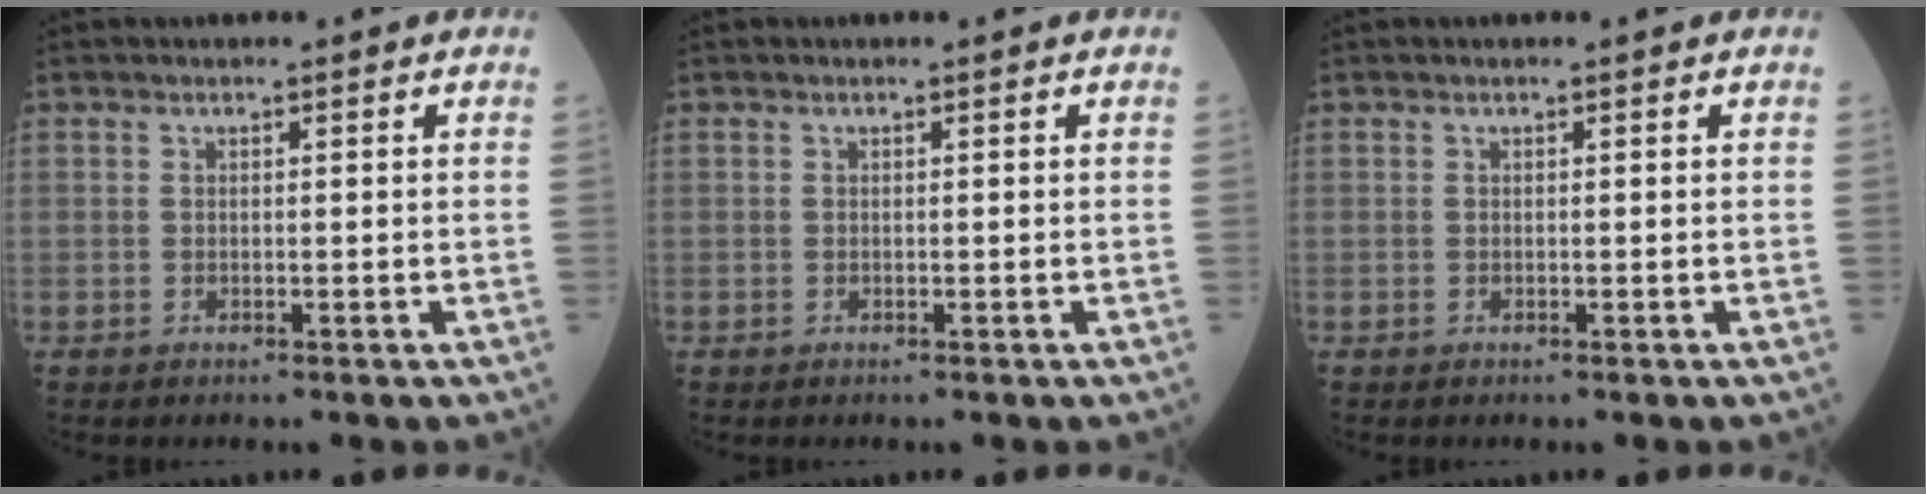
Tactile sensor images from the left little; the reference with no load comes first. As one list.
[{"total": 0.0}, {"total": 0.0}]